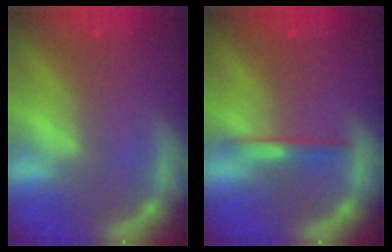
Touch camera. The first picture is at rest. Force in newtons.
{"total": 2.0}